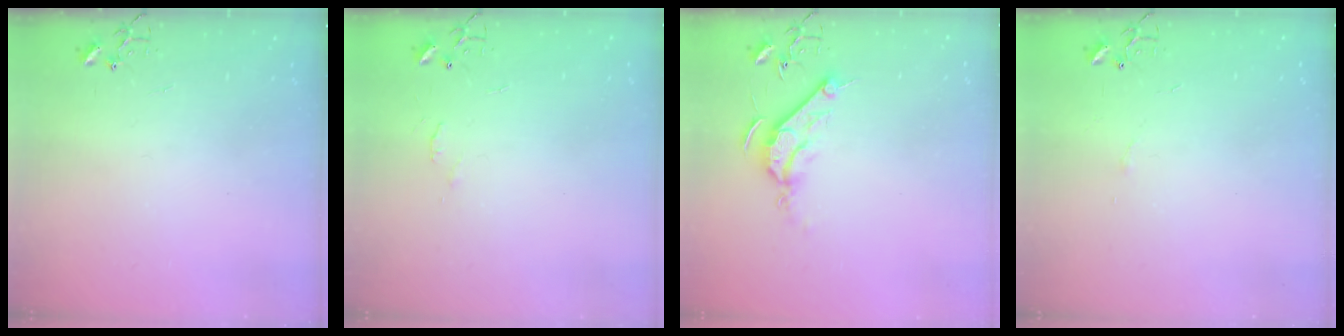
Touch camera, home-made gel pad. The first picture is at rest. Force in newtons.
{"total": 4.1, "press": 4.1, "slide": 0.7}
{"total": 9.1, "press": 9.1, "slide": 0.1}
{"total": 3.3, "press": 3.2, "slide": 0.6}